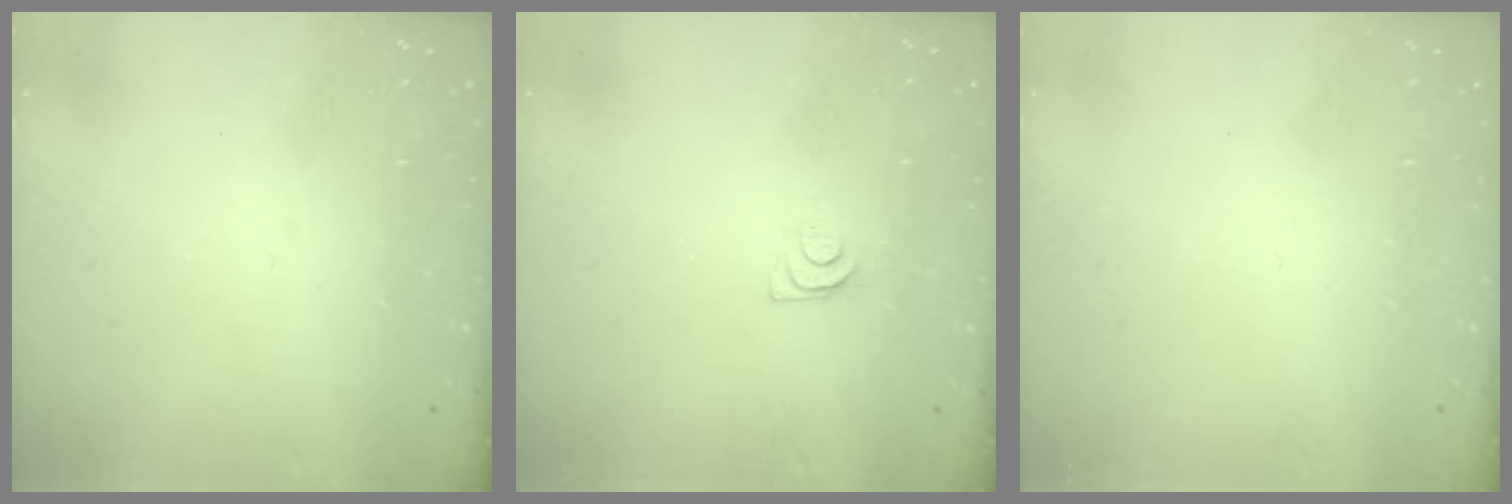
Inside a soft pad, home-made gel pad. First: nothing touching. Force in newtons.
{"total": 4.2, "press": 4.2, "slide": 0.5}
{"total": 1.7, "press": 1.7, "slide": 0.1}